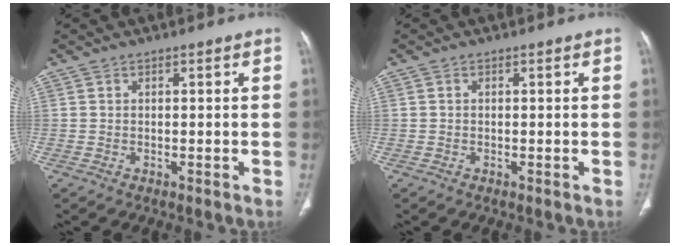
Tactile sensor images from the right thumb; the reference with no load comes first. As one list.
[{"total": 0.0}]